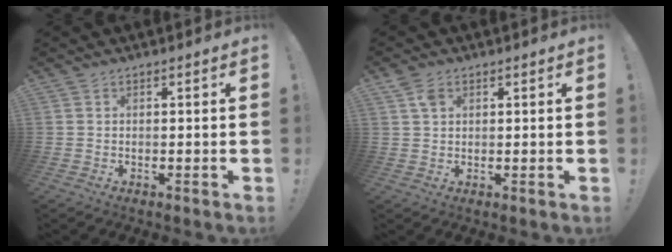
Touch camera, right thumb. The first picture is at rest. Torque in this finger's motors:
{"motor_torque": [0.01, -0.01, 0.10, 0.06, 0.00]}